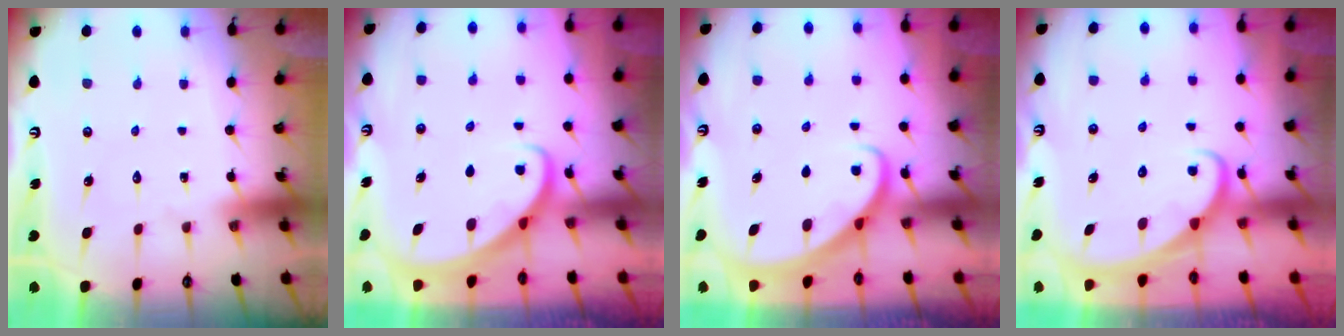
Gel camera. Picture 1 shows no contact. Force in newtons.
{"total": 2.7, "press": 2.7, "slide": 0.3}
{"total": 2.7, "press": 2.7, "slide": 0.2}
{"total": 2.5, "press": 2.4, "slide": 0.2}